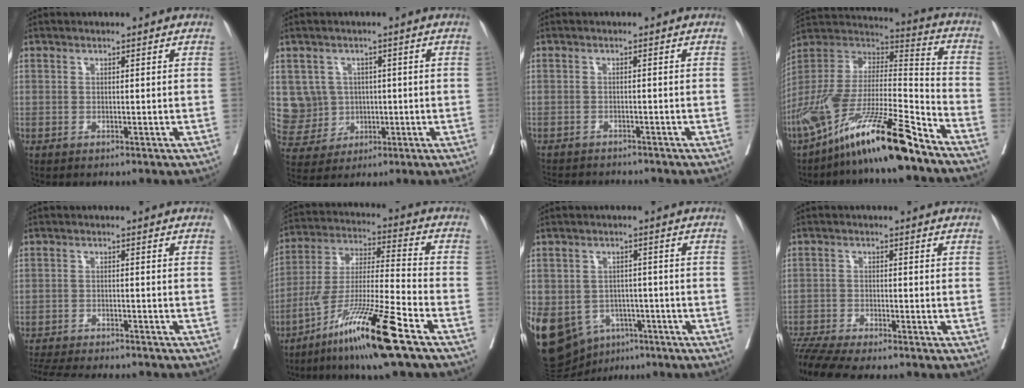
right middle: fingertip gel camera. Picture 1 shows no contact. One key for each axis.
{"total": 6.3, "fx": 0.8, "fy": 6.3, "fz": 0.2, "tx": -0.004, "ty": 0.016, "tz": 0.025}
{"total": 8.0, "fx": -7.5, "fy": 1.5, "fz": 2.3, "tx": -0.032, "ty": -0.005, "tz": -0.103}
{"total": 21.9, "fx": -15.3, "fy": 2.6, "fz": 15.5, "tx": -0.313, "ty": -0.032, "tz": -0.281}
{"total": 14.0, "fx": -12.6, "fy": 2.2, "fz": 5.6, "tx": -0.107, "ty": -0.020, "tz": -0.177}
{"total": 17.0, "fx": -10.4, "fy": -0.2, "fz": 13.5, "tx": -0.293, "ty": -0.046, "tz": -0.195}
{"total": 22.8, "fx": -9.7, "fy": 17.7, "fz": 10.6, "tx": -0.321, "ty": -0.010, "tz": -0.132}
{"total": 8.2, "fx": -7.4, "fy": -0.1, "fz": 3.5, "tx": -0.057, "ty": -0.011, "tz": -0.126}